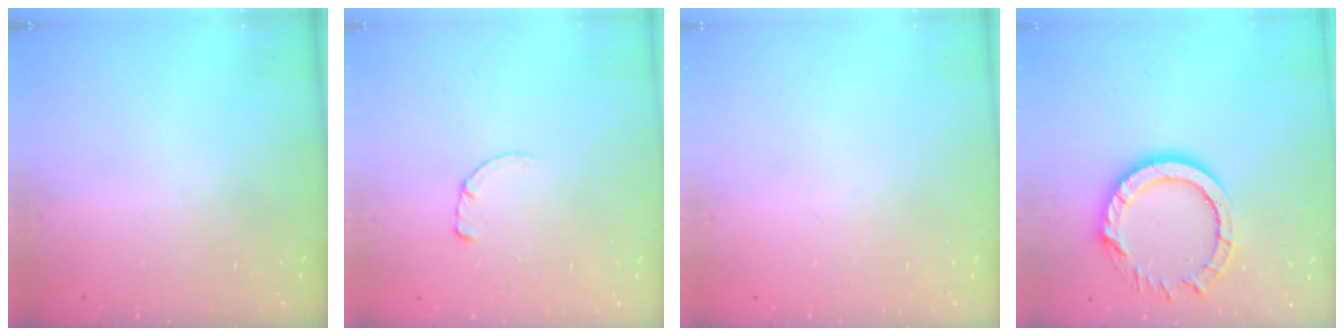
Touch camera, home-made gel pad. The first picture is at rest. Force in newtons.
{"total": 0.7, "press": 0.7, "slide": 0.2}
{"total": 0.0}
{"total": 12.6, "press": 12.6, "slide": 1.2}